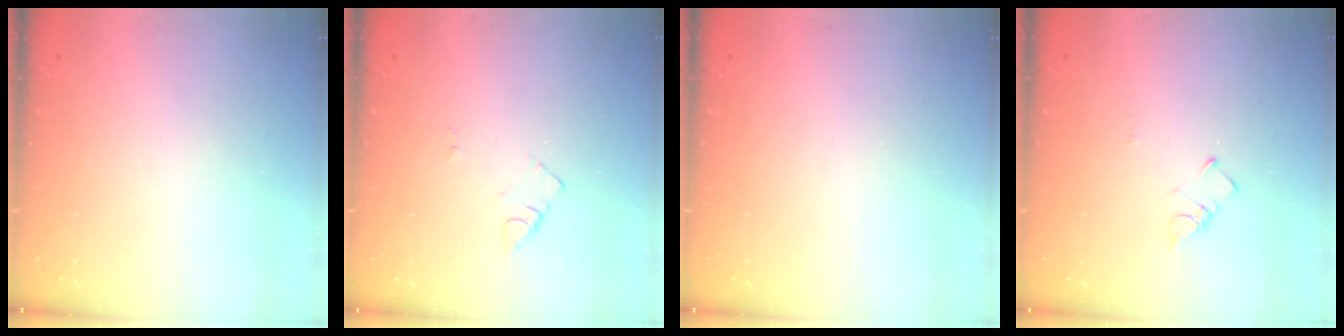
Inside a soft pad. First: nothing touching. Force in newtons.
{"total": 3.6, "press": 3.6, "slide": 0.5}
{"total": 0.0}
{"total": 2.8, "press": 2.8, "slide": 0.5}